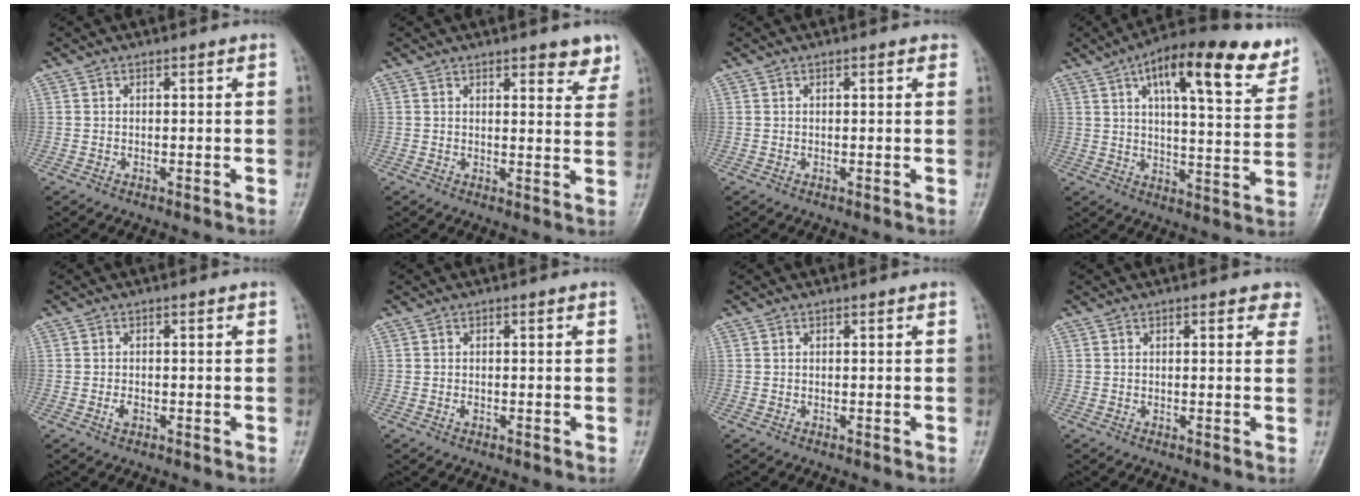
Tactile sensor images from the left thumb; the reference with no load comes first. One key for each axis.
{"total": 5.8, "fx": 4.0, "fy": 1.8, "fz": 3.7, "tx": -0.022, "ty": -0.022, "tz": 0.047}
{"total": 1.3, "fx": 0.7, "fy": 0.5, "fz": 1.0, "tx": -0.013, "ty": 0.001, "tz": 0.006}
{"total": 19.7, "fx": 11.2, "fy": 6.3, "fz": 15.0, "tx": -0.189, "ty": -0.024, "tz": 0.161}
{"total": 1.7, "fx": -0.6, "fy": 1.0, "fz": 1.2, "tx": -0.022, "ty": 0.004, "tz": -0.011}
{"total": 0.9, "fx": -0.2, "fy": 0.5, "fz": 0.8, "tx": -0.010, "ty": 0.005, "tz": -0.002}
{"total": 0.0}
{"total": 3.6, "fx": 1.9, "fy": 1.6, "fz": 2.6, "tx": -0.012, "ty": -0.003, "tz": 0.015}